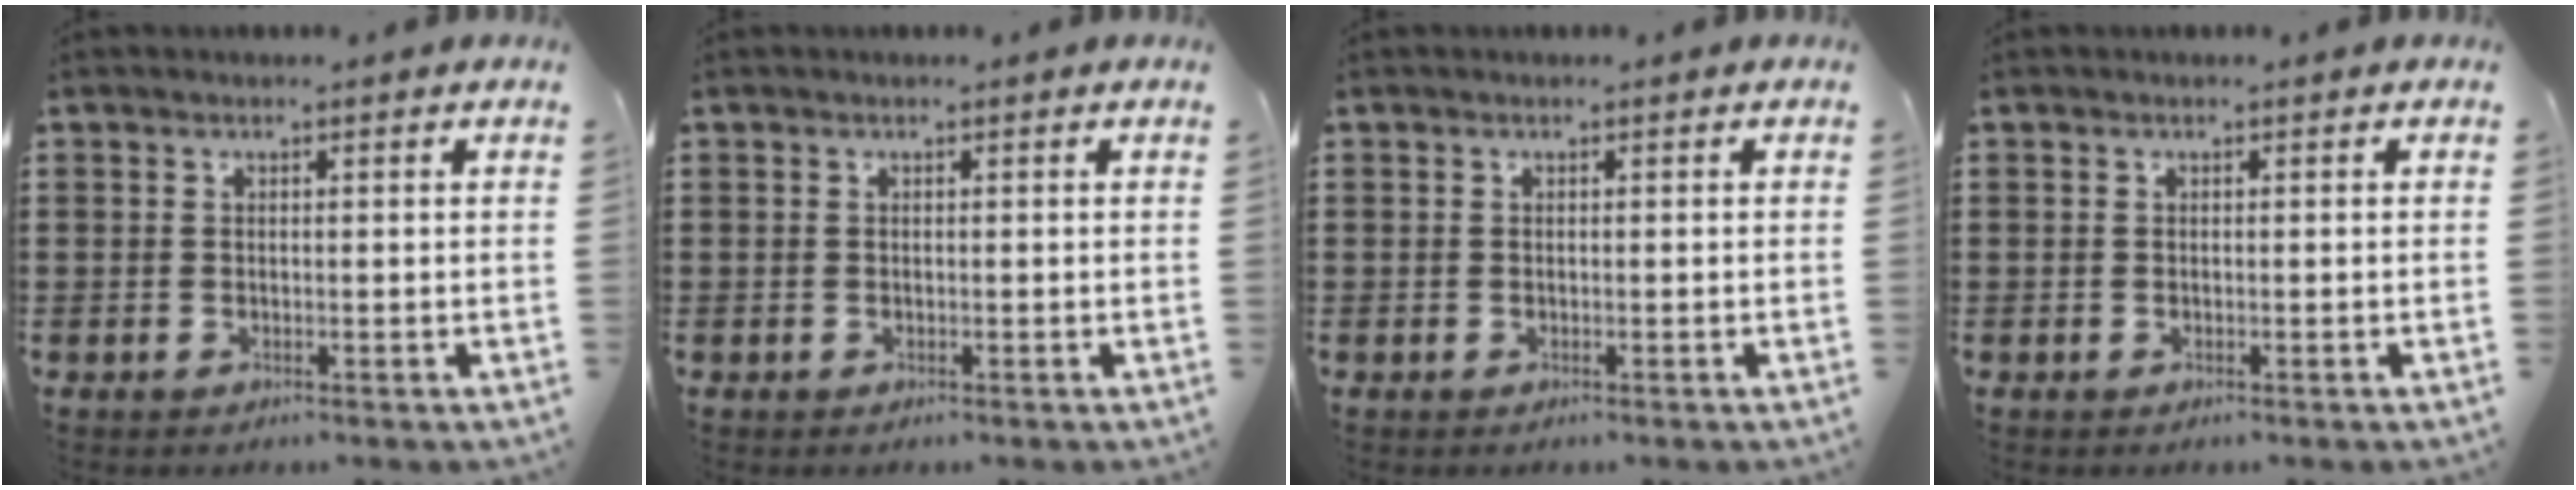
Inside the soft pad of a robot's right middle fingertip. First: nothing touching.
{"total": 0.0}
{"total": 0.0}
{"total": 0.0}